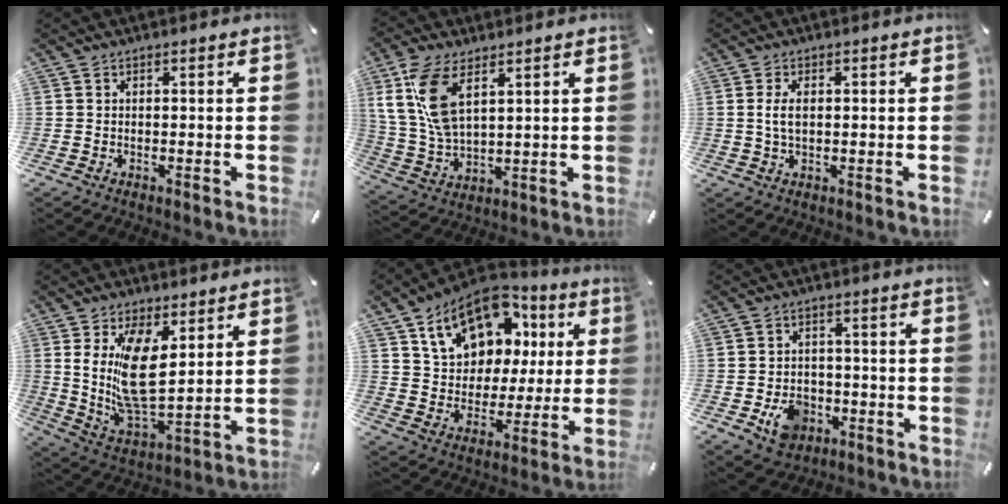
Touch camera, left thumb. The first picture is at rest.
{"total": 12.1, "force": [5.4, 6.2, 8.8], "torque": [-0.220, -0.018, 0.096]}
{"total": 3.4, "force": [0.4, 1.8, 2.9], "torque": [-0.070, 0.003, 0.003]}
{"total": 13.8, "force": [4.9, 7.5, 10.4], "torque": [-0.221, -0.029, 0.089]}
{"total": 16.5, "force": [8.5, 12.0, 7.6], "torque": [-0.129, -0.041, 0.156]}
{"total": 7.5, "force": [-2.6, 6.1, 3.4], "torque": [-0.060, 0.012, -0.046]}